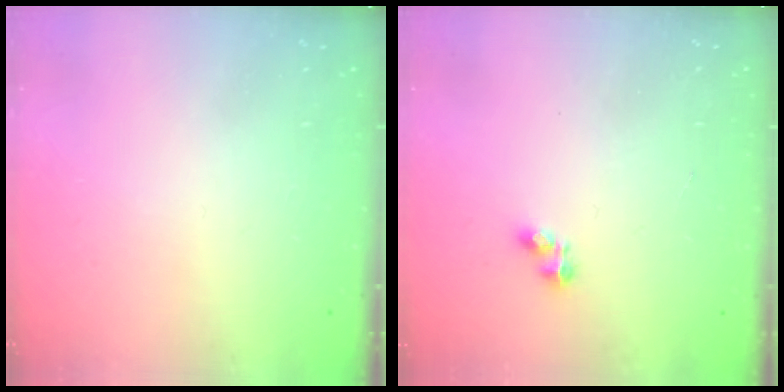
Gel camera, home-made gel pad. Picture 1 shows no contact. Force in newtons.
{"total": 2.7, "press": 2.7, "slide": 0.4}